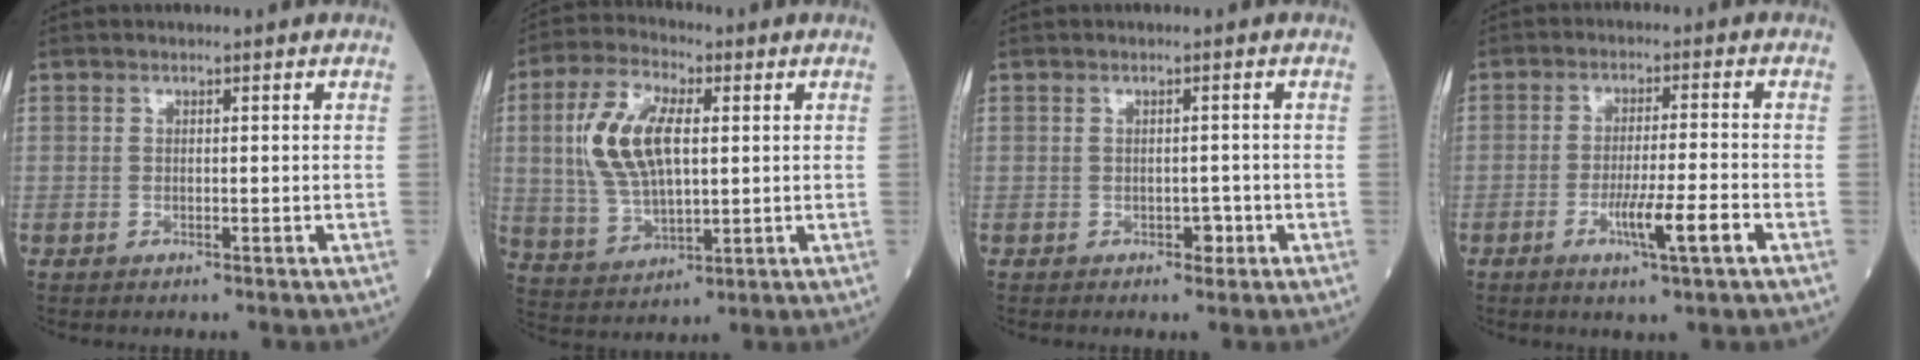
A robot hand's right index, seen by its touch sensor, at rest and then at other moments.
{"total": 12.3, "force": [2.2, 5.3, 10.9], "torque": [-0.240, 0.011, 0.046]}
{"total": 1.4, "force": [-0.5, 0.9, 1.0], "torque": [-0.012, 0.001, -0.004]}
{"total": 6.8, "force": [-2.8, -0.3, 6.2], "torque": [-0.106, -0.011, -0.050]}